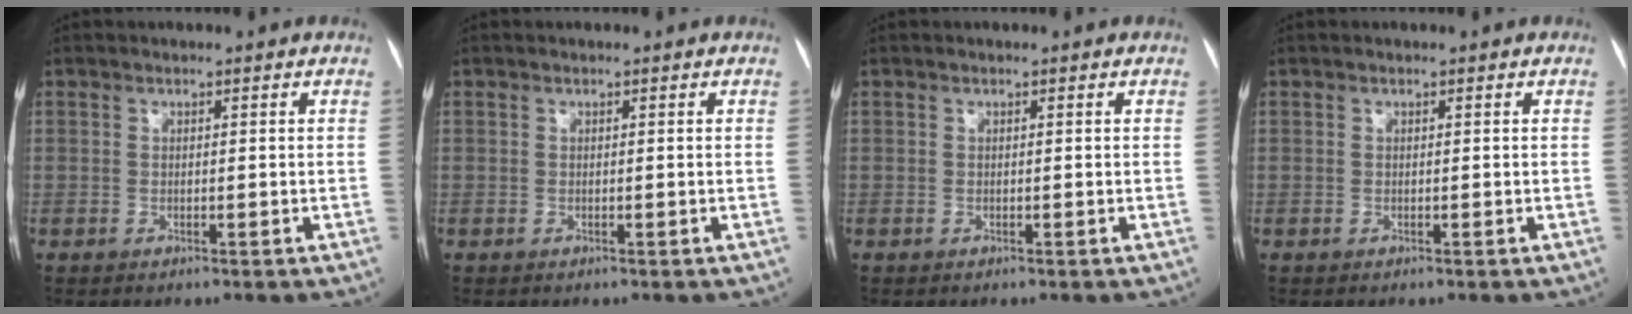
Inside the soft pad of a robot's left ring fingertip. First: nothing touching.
{"total": 0.0}
{"total": 0.0}
{"total": 0.0}